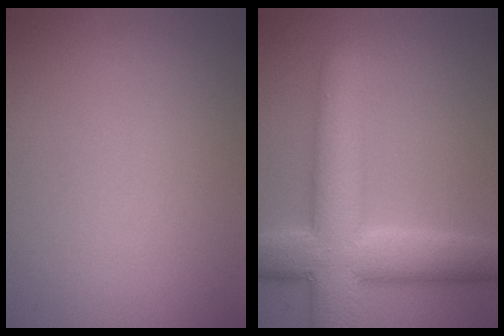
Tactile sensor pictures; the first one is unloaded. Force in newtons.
{"total": 8.6, "press": 8.6, "slide": 0.3}